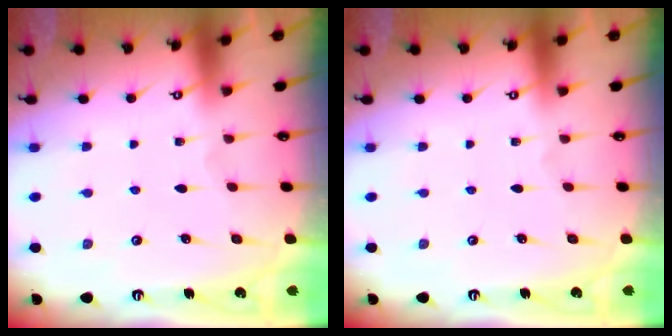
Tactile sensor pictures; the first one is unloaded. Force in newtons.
{"total": 0.0}